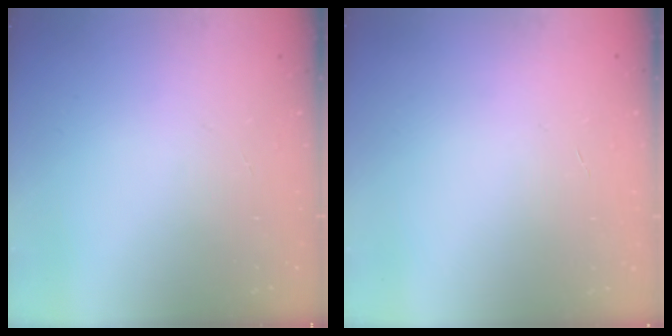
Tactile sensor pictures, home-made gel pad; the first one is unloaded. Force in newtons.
{"total": 0.0}